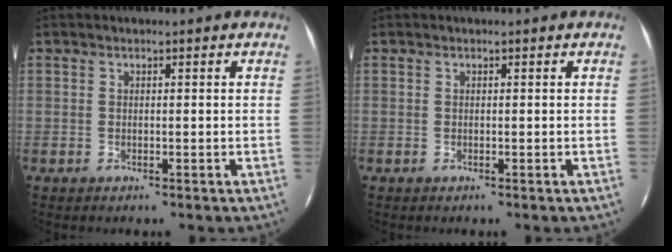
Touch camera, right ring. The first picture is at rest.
{"total": 0.0}